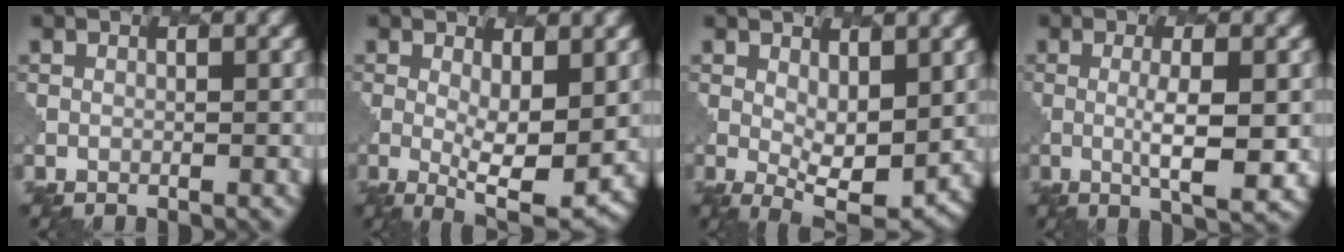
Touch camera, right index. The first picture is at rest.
{"total": 5.9, "force": [0.4, 1.9, 5.5], "torque": [-0.093, -0.016, 0.013]}
{"total": 4.9, "force": [0.7, 2.3, 4.3], "torque": [-0.074, -0.010, 0.017]}
{"total": 4.3, "force": [0.2, 1.0, 4.2], "torque": [-0.072, -0.006, 0.008]}